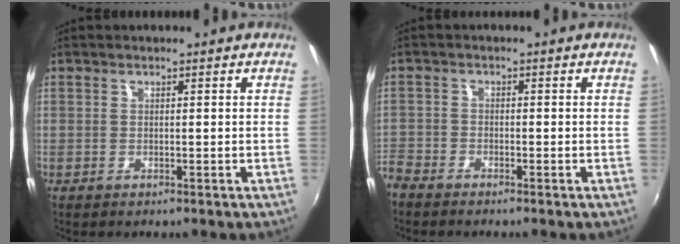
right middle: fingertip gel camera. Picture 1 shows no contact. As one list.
[{"total": 4.2, "force": [-3.5, 2.2, 0.9], "torque": [-0.038, -0.010, -0.076]}]